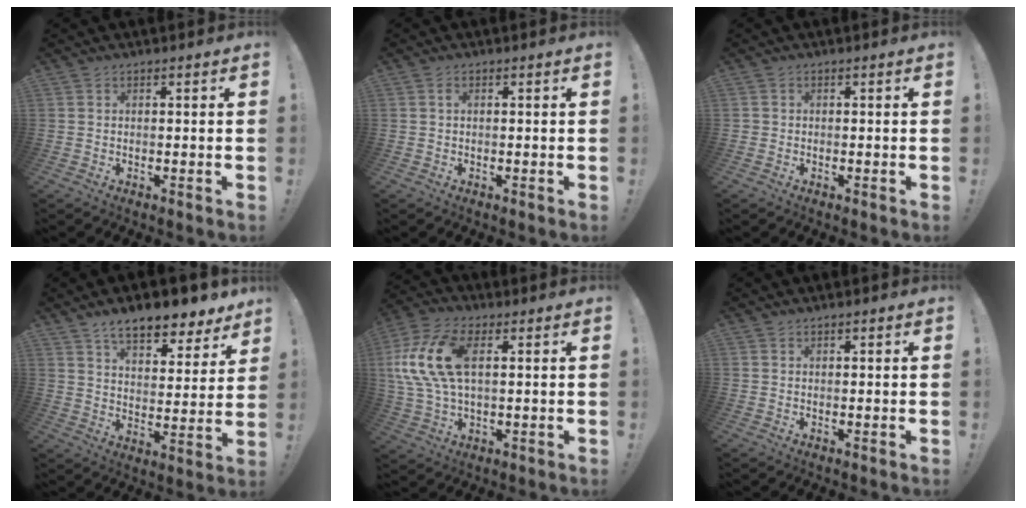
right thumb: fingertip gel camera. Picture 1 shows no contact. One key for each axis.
{"total": 0.7, "fx": 0.1, "fy": 0.4, "fz": 0.6, "tx": -0.016, "ty": 0.003, "tz": 0.002}
{"total": 0.7, "fx": 0.0, "fy": 0.7, "fz": 0.2, "tx": -0.007, "ty": 0.004, "tz": 0.001}
{"total": 12.6, "fx": 9.6, "fy": 4.7, "fz": 6.7, "tx": -0.100, "ty": -0.069, "tz": 0.167}
{"total": 16.7, "fx": 3.6, "fy": 9.2, "fz": 13.5, "tx": -0.277, "ty": -0.002, "tz": 0.065}
{"total": 0.6, "fx": 0.5, "fy": 0.2, "fz": 0.2, "tx": 0.001, "ty": -0.002, "tz": 0.009}